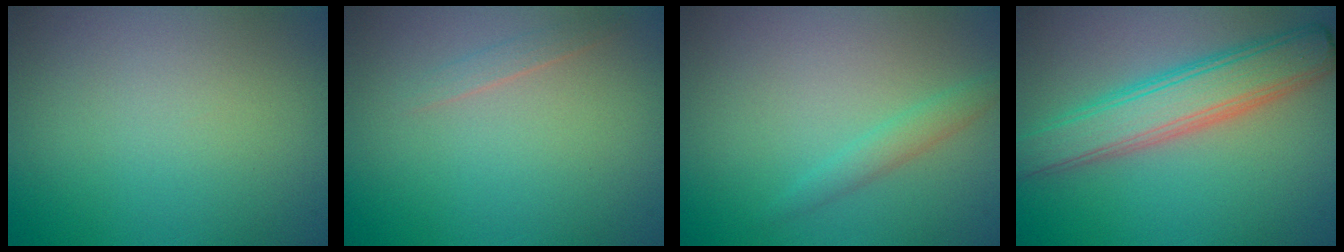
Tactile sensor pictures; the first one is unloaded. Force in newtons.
{"total": 0.8, "press": 0.8, "slide": 0.0}
{"total": 1.5, "press": 1.5, "slide": 0.1}
{"total": 5.7, "press": 5.7, "slide": 0.3}